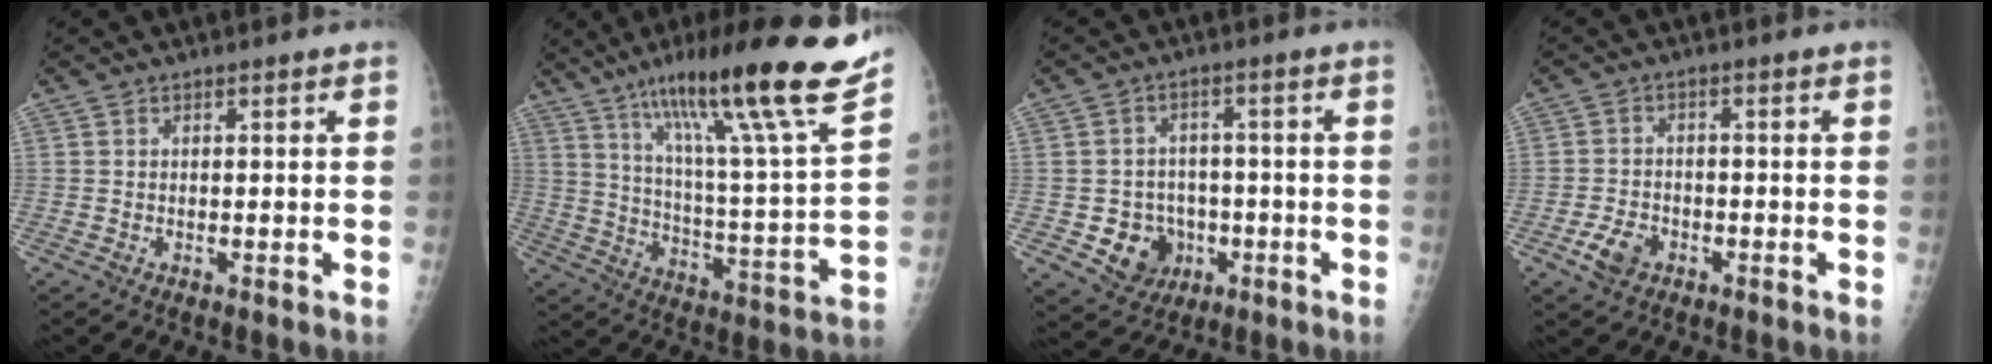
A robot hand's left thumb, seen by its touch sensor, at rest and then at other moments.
{"total": 25.9, "force": [17.9, 1.6, 18.7], "torque": [-0.273, -0.071, 0.281]}
{"total": 8.3, "force": [-2.3, 7.3, 3.1], "torque": [-0.019, 0.015, -0.028]}
{"total": 4.7, "force": [-2.3, 3.2, 2.6], "torque": [-0.046, 0.011, -0.041]}